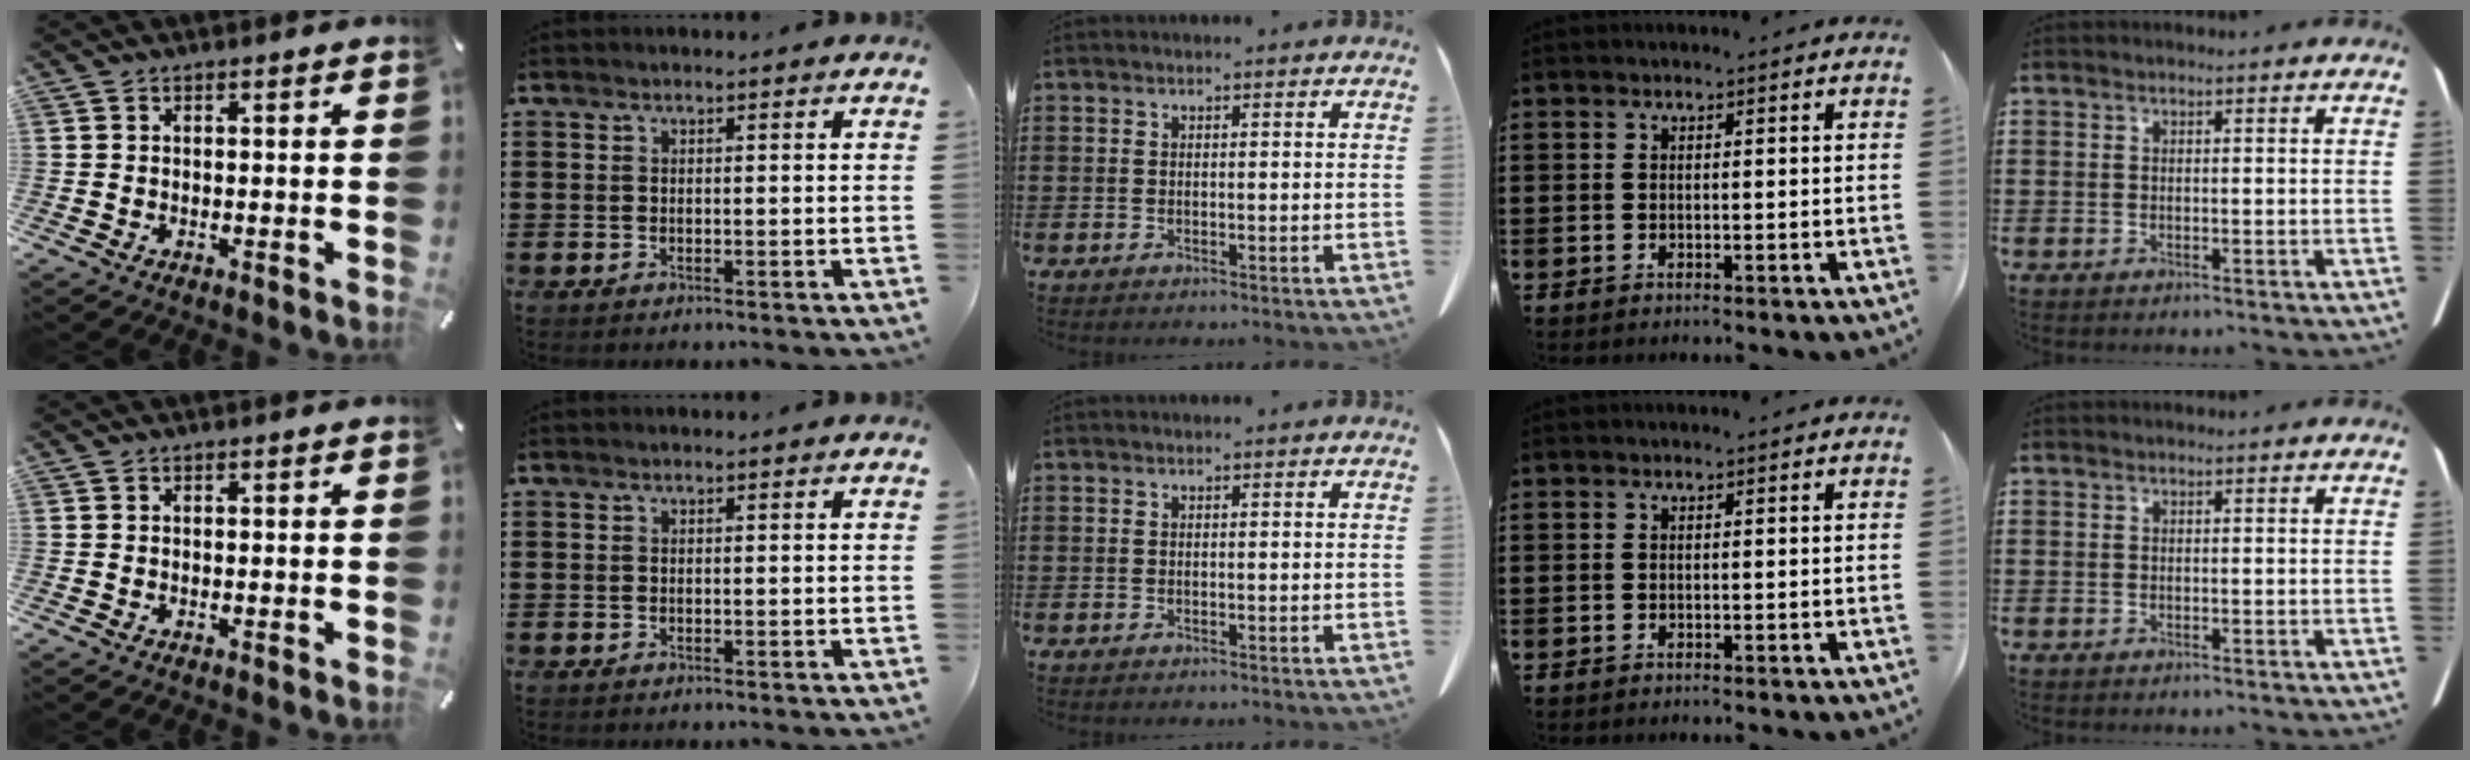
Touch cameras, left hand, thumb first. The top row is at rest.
{}